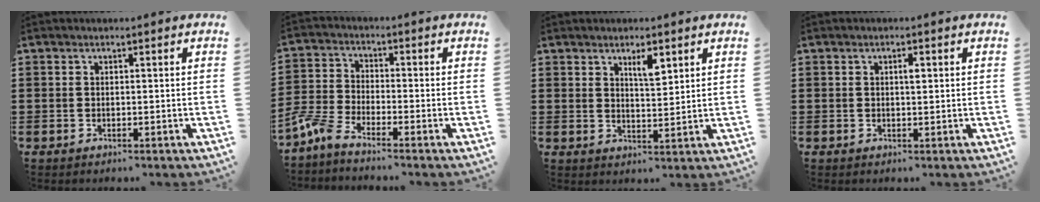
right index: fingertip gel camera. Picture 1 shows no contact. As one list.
[{"total": 4.4, "force": [-4.0, 0.4, 1.8], "torque": [-0.069, -0.011, -0.086]}, {"total": 3.5, "force": [2.3, 1.1, 2.4], "torque": [-0.036, -0.001, 0.037]}, {"total": 1.3, "force": [0.3, 0.4, 1.2], "torque": [-0.017, -0.001, 0.002]}]